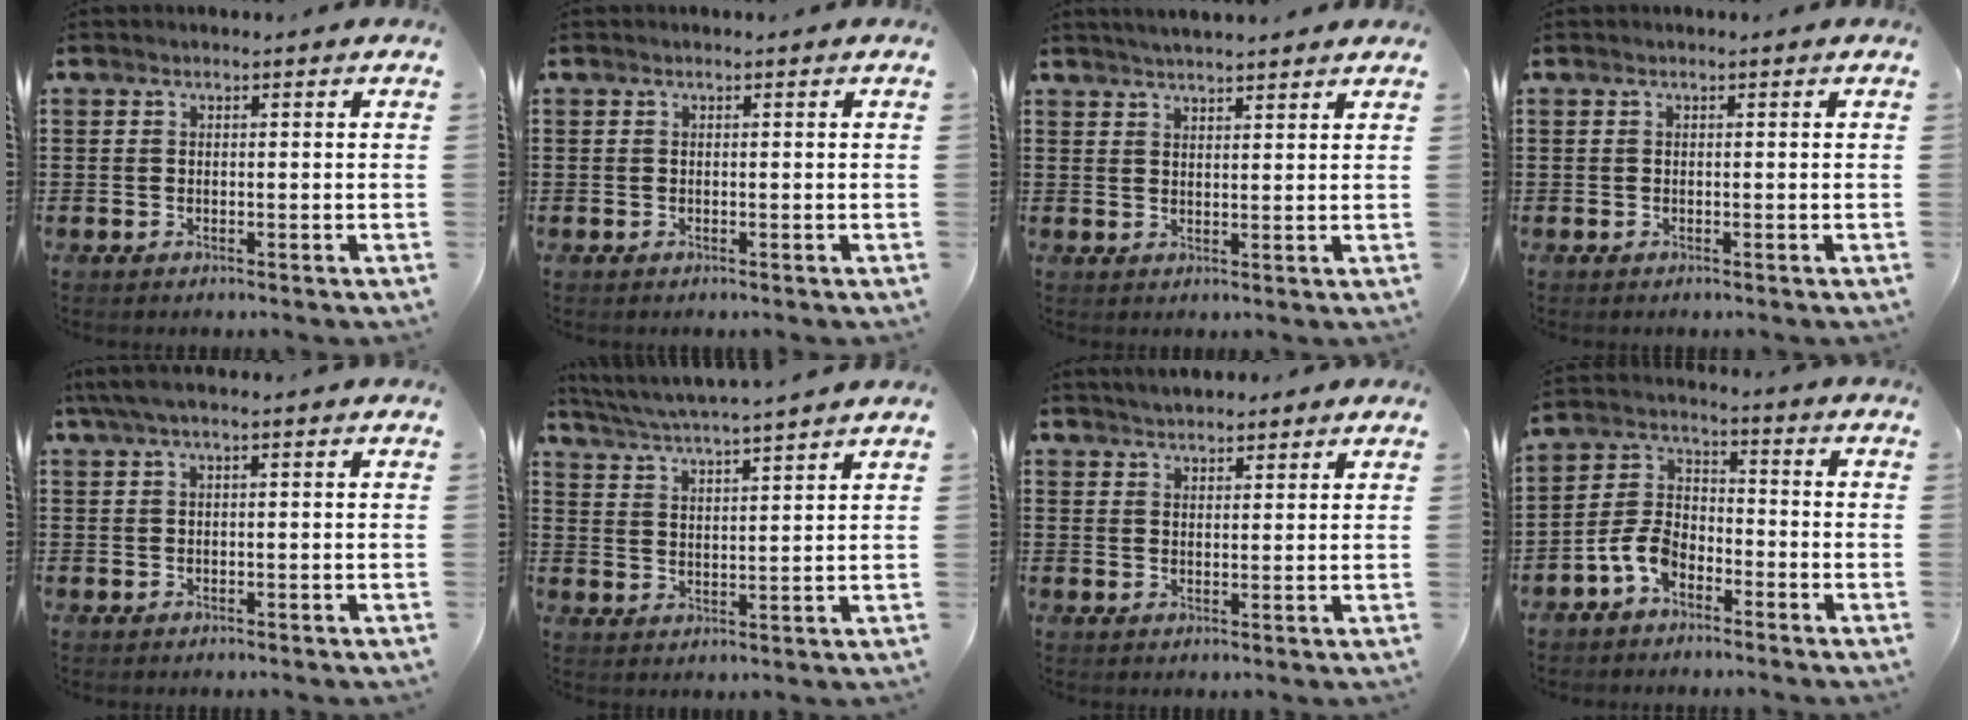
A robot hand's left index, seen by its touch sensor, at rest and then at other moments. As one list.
[{"total": 0.0}, {"total": 2.4, "force": [2.4, -0.2, 0.4], "torque": [-0.014, -0.003, 0.045]}, {"total": 0.0}, {"total": 1.6, "force": [0.1, 0.2, 1.6], "torque": [-0.035, -0.003, -0.002]}, {"total": 4.1, "force": [3.9, -0.7, 1.2], "torque": [-0.040, -0.028, 0.063]}, {"total": 2.6, "force": [2.6, 0.4, 0.2], "torque": [-0.009, -0.001, 0.049]}, {"total": 6.3, "force": [-3.7, 3.7, 3.5], "torque": [-0.096, 0.008, -0.079]}]